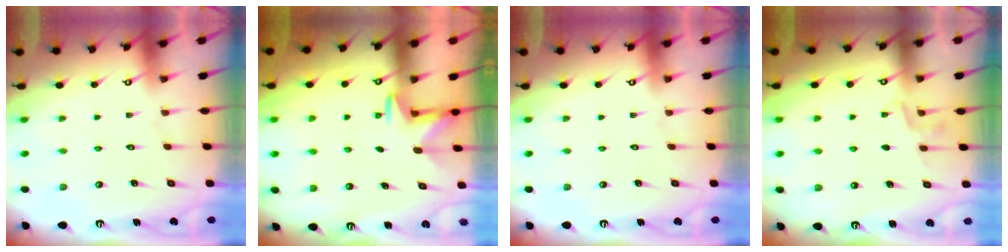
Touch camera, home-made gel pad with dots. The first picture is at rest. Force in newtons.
{"total": 3.0, "press": 3.0, "slide": 0.4}
{"total": 0.0}
{"total": 5.3, "press": 5.1, "slide": 1.3}